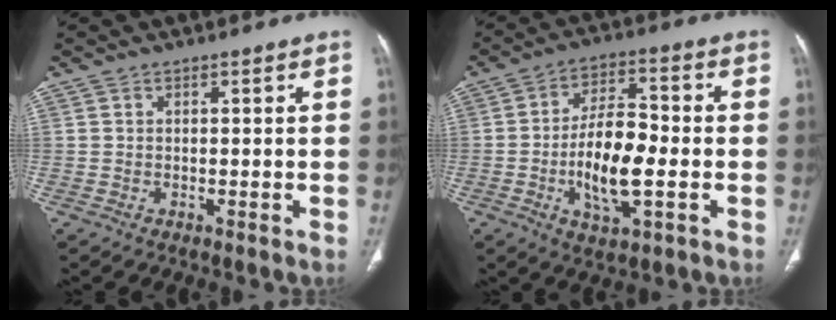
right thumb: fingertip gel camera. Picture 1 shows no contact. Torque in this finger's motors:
{"motor_torque": [-0.53, 0.56, 0.84, 0.39, 0.06]}